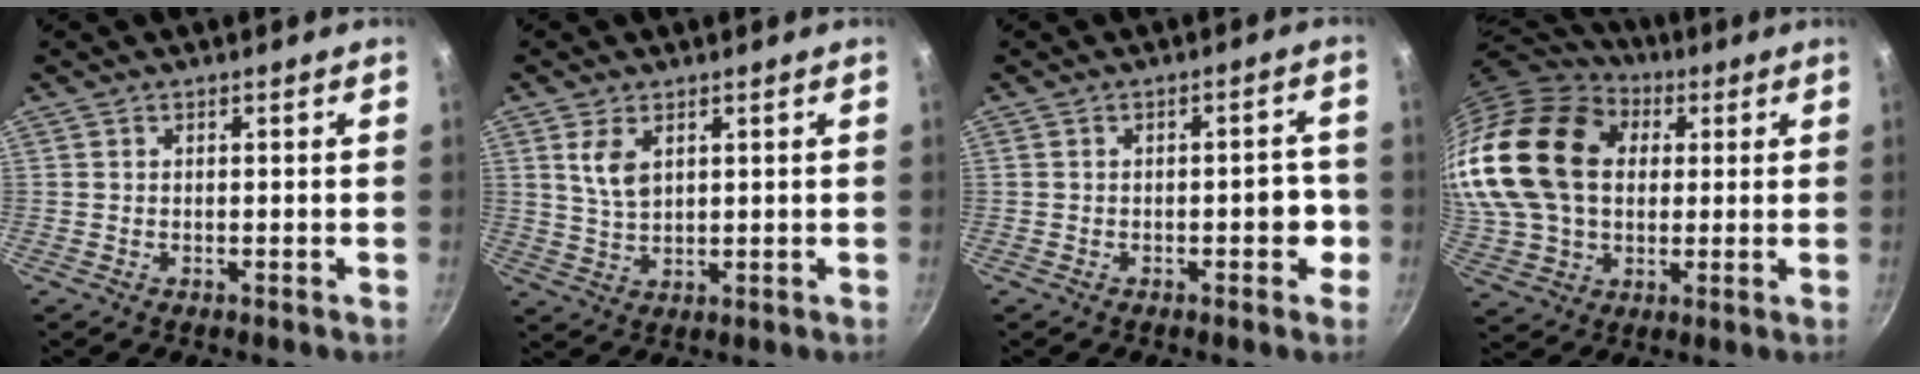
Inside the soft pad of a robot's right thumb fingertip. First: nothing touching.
{"total": 5.3, "force": [2.2, 3.0, 3.8], "torque": [-0.067, -0.014, 0.047]}
{"total": 4.6, "force": [-1.4, 2.2, 3.8], "torque": [-0.029, 0.018, -0.019]}
{"total": 27.4, "force": [5.8, 19.3, 18.5], "torque": [-0.371, 0.023, 0.105]}